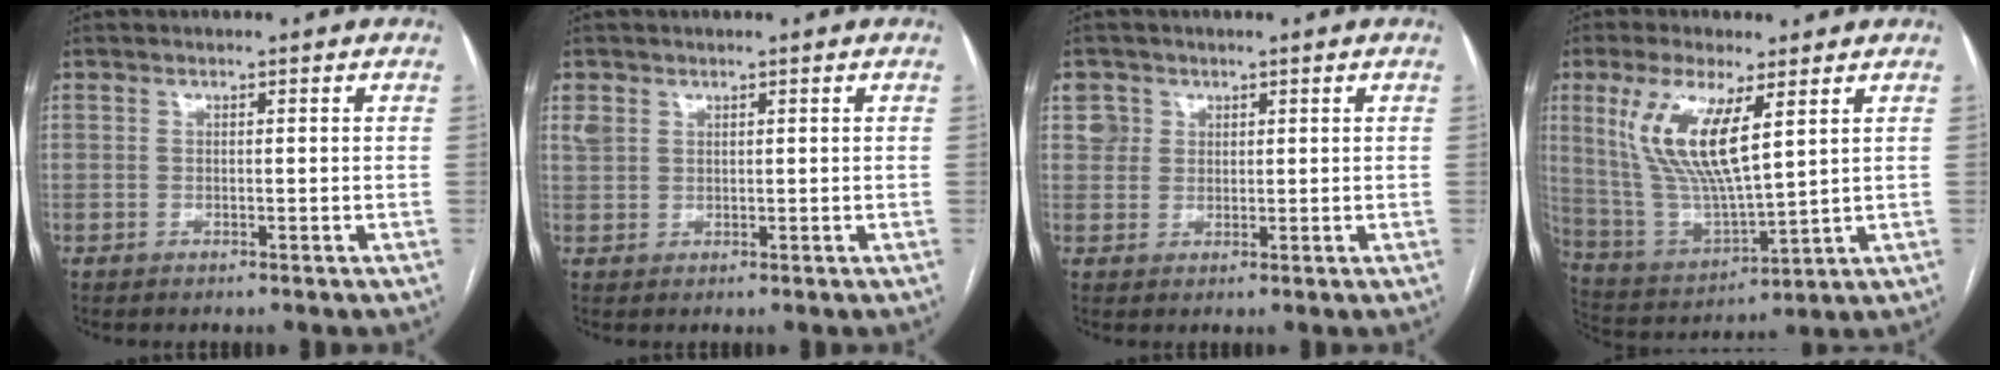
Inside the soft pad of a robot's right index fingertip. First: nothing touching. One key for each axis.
{"total": 2.1, "fx": 1.2, "fy": 1.6, "fz": 0.6, "tx": -0.017, "ty": 0.011, "tz": 0.030}
{"total": 2.8, "fx": 1.4, "fy": 2.4, "fz": 0.0, "tx": 0.008, "ty": 0.008, "tz": 0.023}
{"total": 13.2, "fx": 5.2, "fy": 3.2, "fz": 11.8, "tx": -0.258, "ty": -0.005, "tz": 0.108}